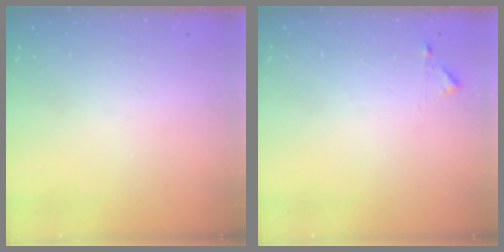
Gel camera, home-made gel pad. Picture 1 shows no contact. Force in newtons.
{"total": 4.4, "press": 4.3, "slide": 0.4}